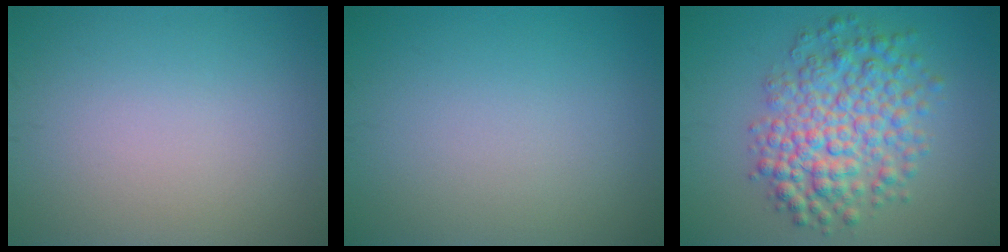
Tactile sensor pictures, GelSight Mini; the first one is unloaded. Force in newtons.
{"total": 0.0}
{"total": 7.0, "press": 7.0, "slide": 0.2}